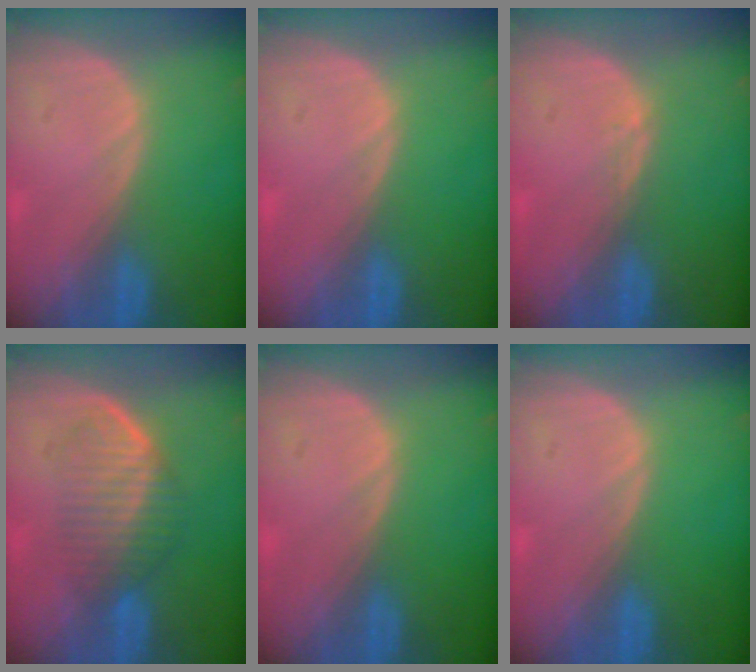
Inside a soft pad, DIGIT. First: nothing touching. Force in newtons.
{"total": 0.0}
{"total": 0.6, "press": 0.4, "slide": 0.4}
{"total": 6.0, "press": 5.7, "slide": 1.9}
{"total": 0.0}
{"total": 0.0}